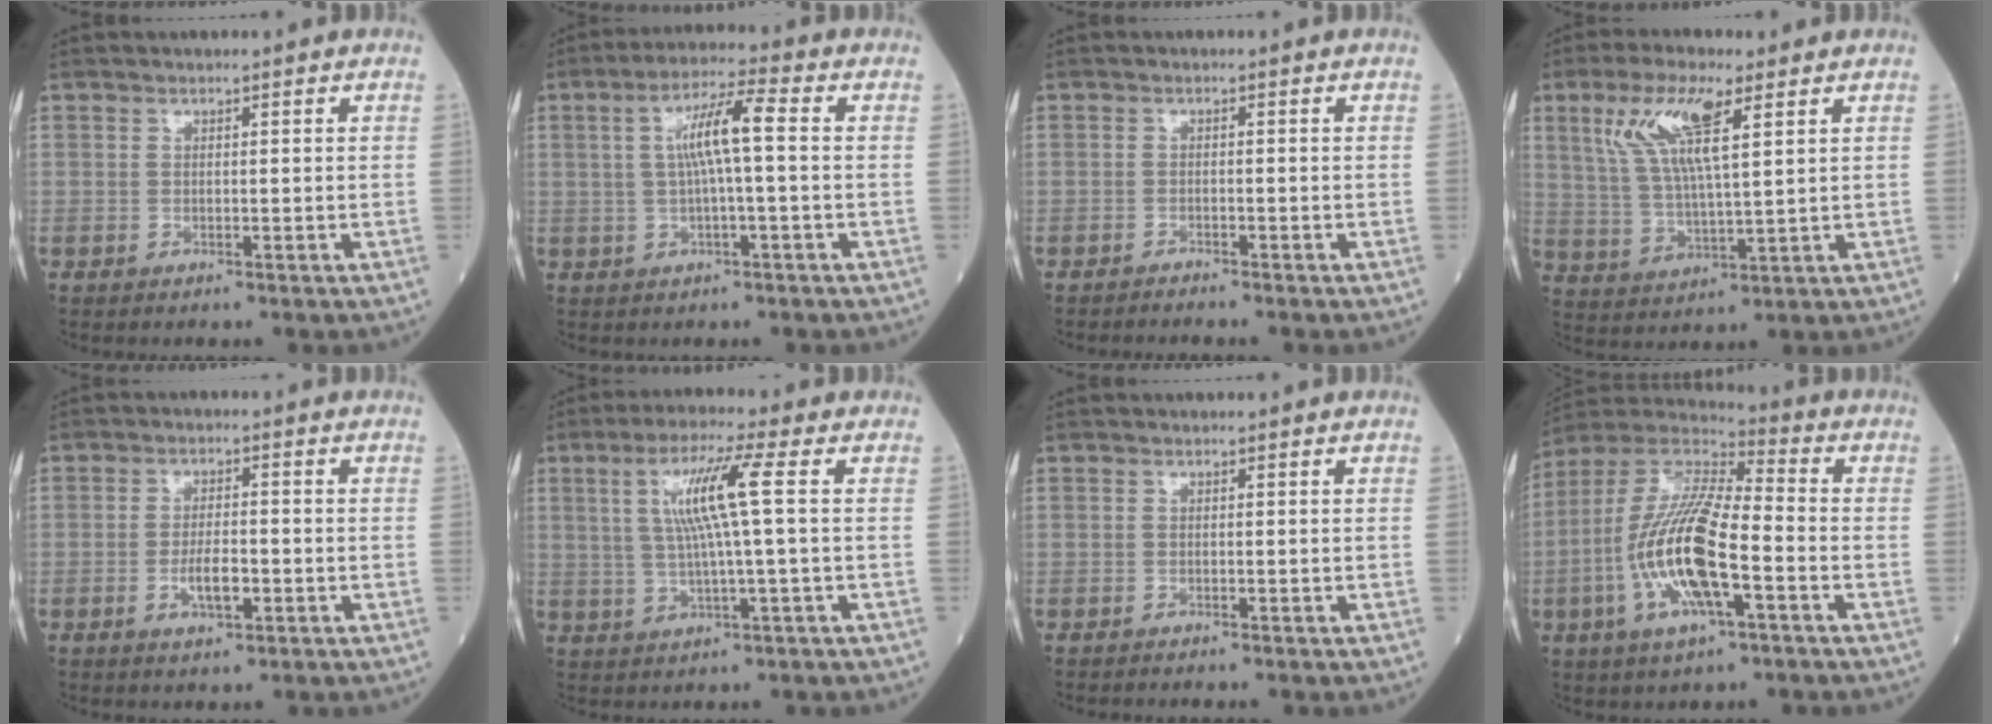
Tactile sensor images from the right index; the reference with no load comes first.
{"total": 7.2, "force": [0.8, 0.5, 7.2], "torque": [-0.136, 0.018, 0.012]}
{"total": 1.4, "force": [-1.3, -0.3, 0.1], "torque": [-0.001, -0.001, -0.020]}
{"total": 10.5, "force": [4.8, 1.9, 9.2], "torque": [-0.193, 0.010, 0.094]}
{"total": 4.1, "force": [-1.3, 1.3, 3.7], "torque": [-0.067, 0.001, -0.022]}
{"total": 8.4, "force": [1.7, -0.7, 8.2], "torque": [-0.160, 0.007, 0.036]}
{"total": 0.7, "force": [-0.7, 0.0, 0.2], "torque": [0.000, 0.000, -0.011]}
{"total": 16.8, "force": [-4.2, 3.9, 15.8], "torque": [-0.329, -0.004, -0.083]}